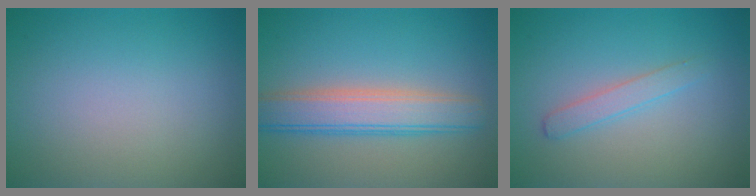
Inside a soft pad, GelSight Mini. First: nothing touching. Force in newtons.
{"total": 5.1, "press": 5.1, "slide": 0.2}
{"total": 1.6, "press": 1.6, "slide": 0.0}